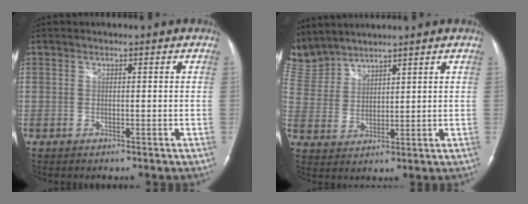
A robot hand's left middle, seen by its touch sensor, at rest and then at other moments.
{"total": 8.7, "force": [8.3, 2.5, 0.6], "torque": [-0.031, 0.011, 0.185]}